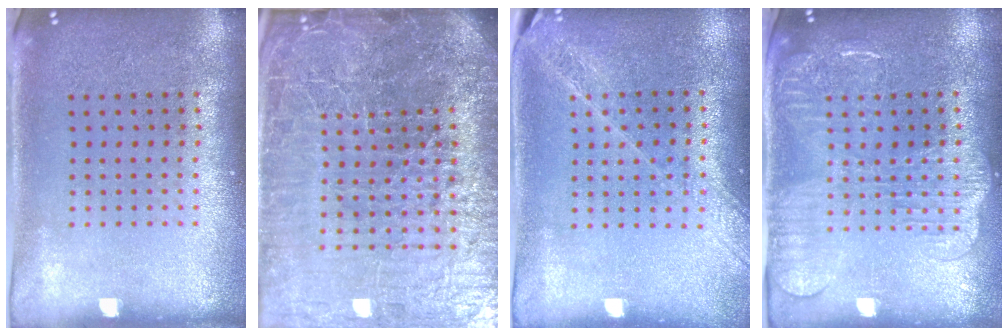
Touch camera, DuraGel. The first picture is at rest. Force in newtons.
{"total": 7.7, "press": 6.7, "slide": 3.9}
{"total": 1.6, "press": 1.5, "slide": 0.6}
{"total": 2.1, "press": 1.9, "slide": 0.9}